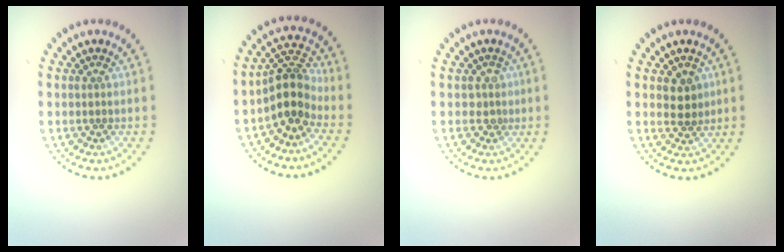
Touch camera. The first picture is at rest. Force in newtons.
{"total": 4.0, "press": 3.1, "slide": 2.5}
{"total": 1.3, "press": 1.0, "slide": 0.9}
{"total": 2.1, "press": 1.9, "slide": 0.7}